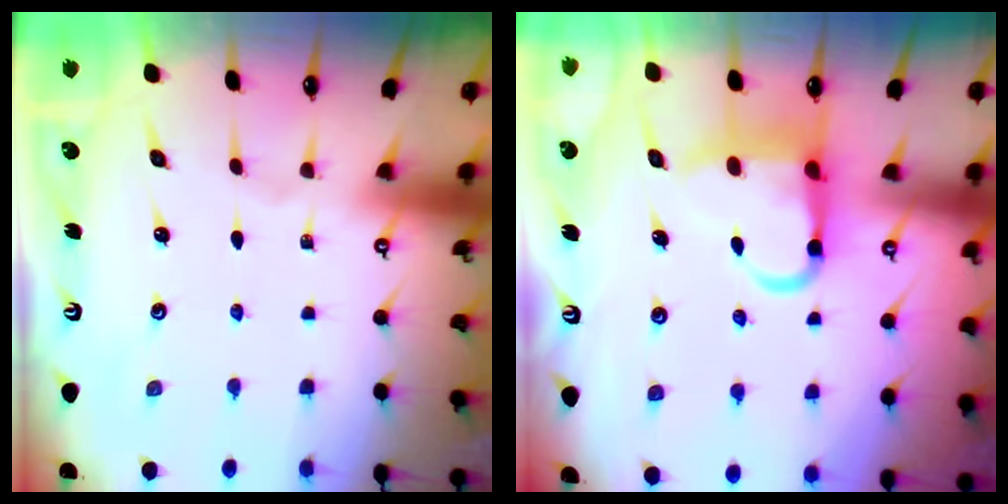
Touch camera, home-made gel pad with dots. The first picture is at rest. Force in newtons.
{"total": 9.6, "press": 9.5, "slide": 1.4}